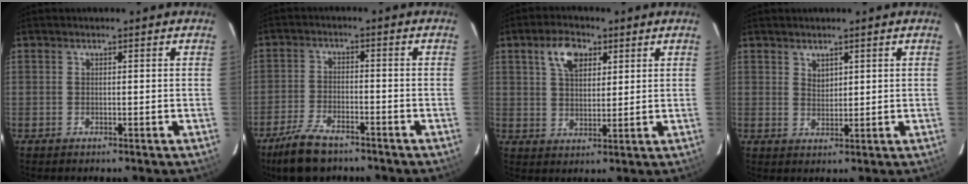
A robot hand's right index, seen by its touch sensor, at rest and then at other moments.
{"total": 8.9, "force": [-6.9, 3.6, 4.4], "torque": [-0.120, -0.007, -0.127]}
{"total": 6.8, "force": [3.3, 3.9, 4.5], "torque": [-0.080, 0.019, 0.060]}
{"total": 2.1, "force": [1.5, 1.2, 0.7], "torque": [-0.010, 0.000, 0.029]}